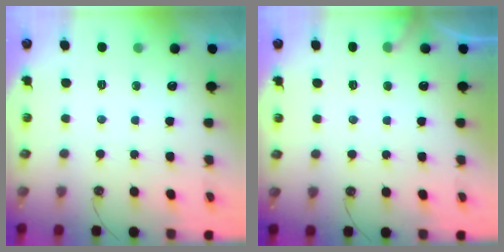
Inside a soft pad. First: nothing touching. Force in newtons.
{"total": 4.3, "press": 4.3, "slide": 0.3}